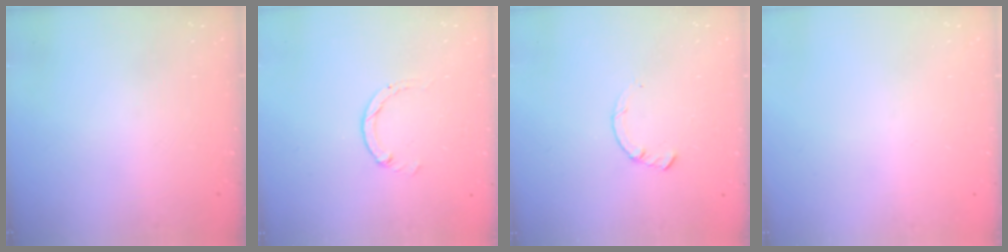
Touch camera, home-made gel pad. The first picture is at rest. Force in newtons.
{"total": 0.0}
{"total": 1.4, "press": 1.4, "slide": 0.2}
{"total": 0.0}